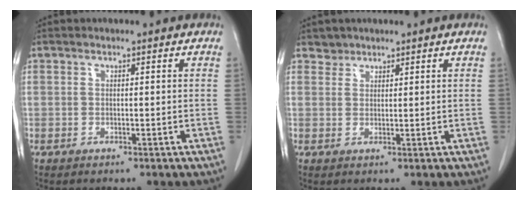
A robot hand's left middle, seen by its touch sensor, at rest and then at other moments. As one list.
[{"total": 1.7, "force": [1.4, 0.8, -0.3], "torque": [0.011, 0.003, 0.022]}]